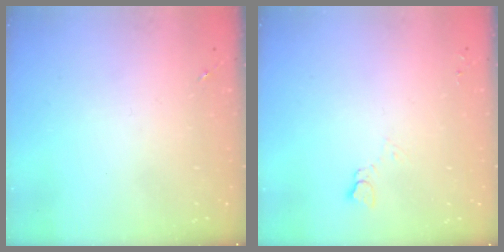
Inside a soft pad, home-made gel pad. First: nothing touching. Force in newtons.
{"total": 3.8, "press": 3.8, "slide": 0.3}